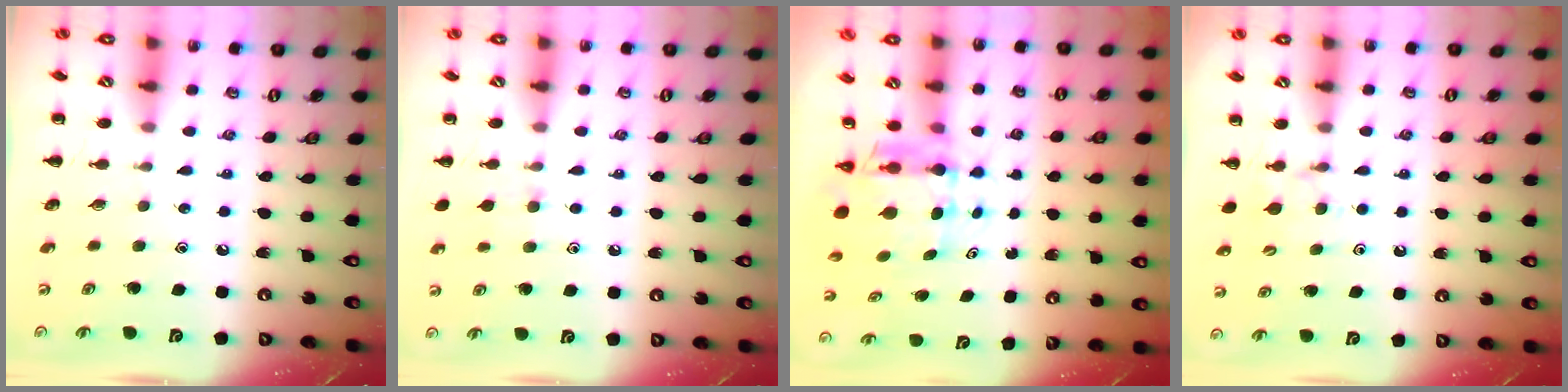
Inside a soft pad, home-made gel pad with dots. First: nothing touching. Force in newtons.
{"total": 7.2, "press": 6.8, "slide": 2.3}
{"total": 6.3, "press": 6.2, "slide": 1.5}
{"total": 5.2, "press": 5.0, "slide": 1.5}